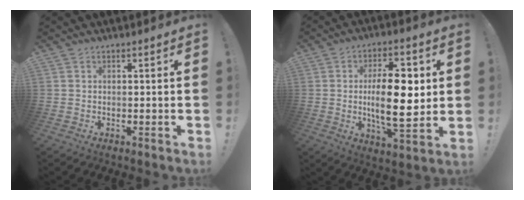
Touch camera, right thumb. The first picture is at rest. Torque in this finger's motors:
{"motor_torque": [1.73, 3.27, 1.66, -0.33, 0.08]}